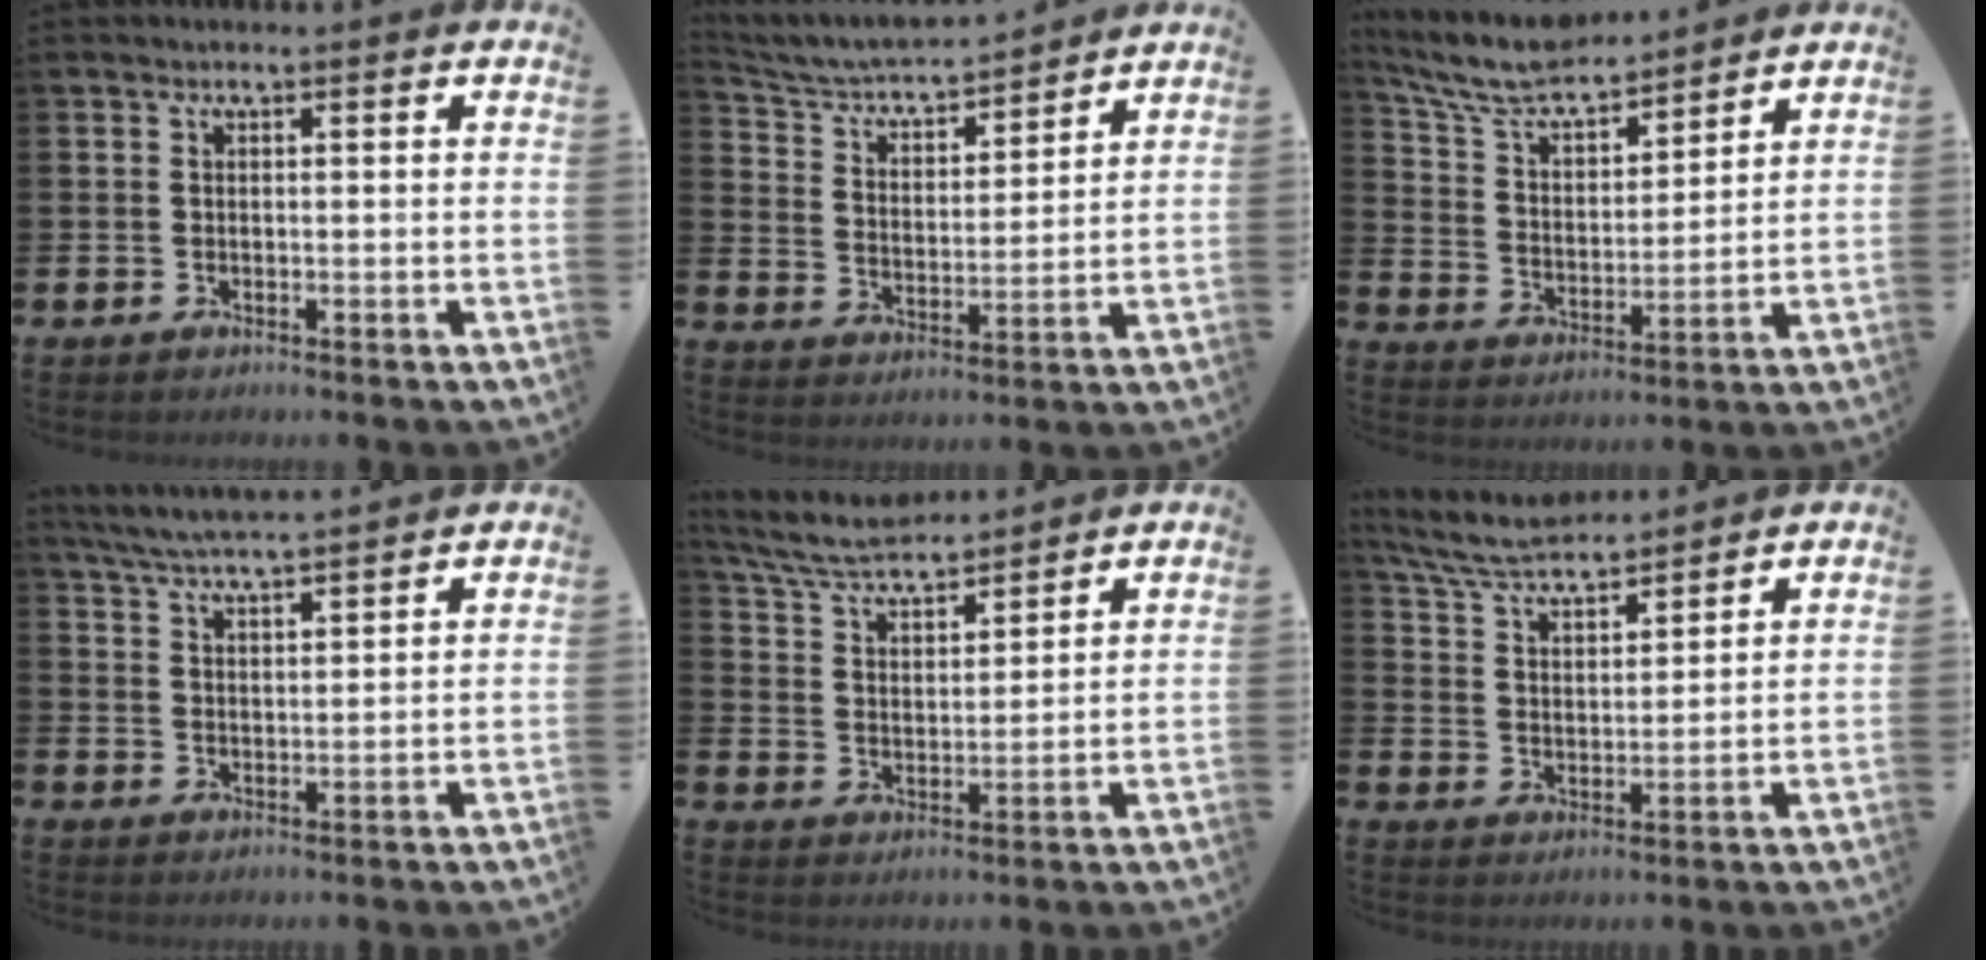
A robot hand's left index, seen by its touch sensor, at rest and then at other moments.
{"total": 5.2, "force": [5.0, 0.9, 1.2], "torque": [-0.050, -0.043, 0.081]}
{"total": 8.1, "force": [7.5, 1.7, 2.6], "torque": [-0.087, -0.045, 0.133]}
{"total": 5.4, "force": [5.2, 0.0, 1.3], "torque": [-0.044, -0.024, 0.094]}
{"total": 6.3, "force": [6.0, 0.9, 1.7], "torque": [-0.061, -0.029, 0.107]}
{"total": 6.7, "force": [6.3, 1.0, 1.8], "torque": [-0.065, -0.029, 0.115]}